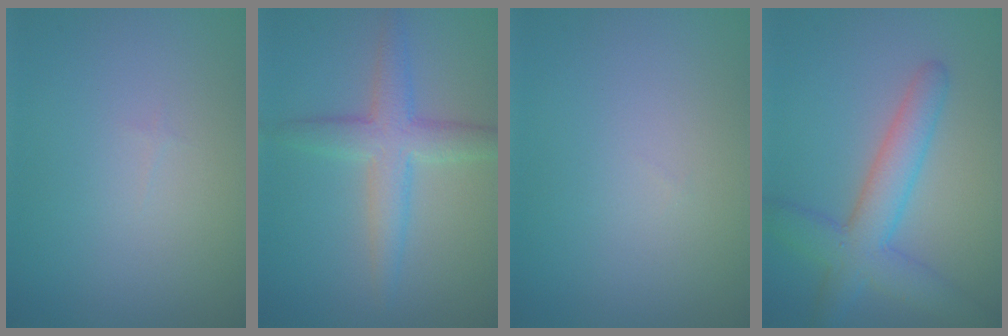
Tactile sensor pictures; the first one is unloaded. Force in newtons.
{"total": 4.1, "press": 4.1, "slide": 0.0}
{"total": 0.0}
{"total": 5.2, "press": 5.2, "slide": 0.1}